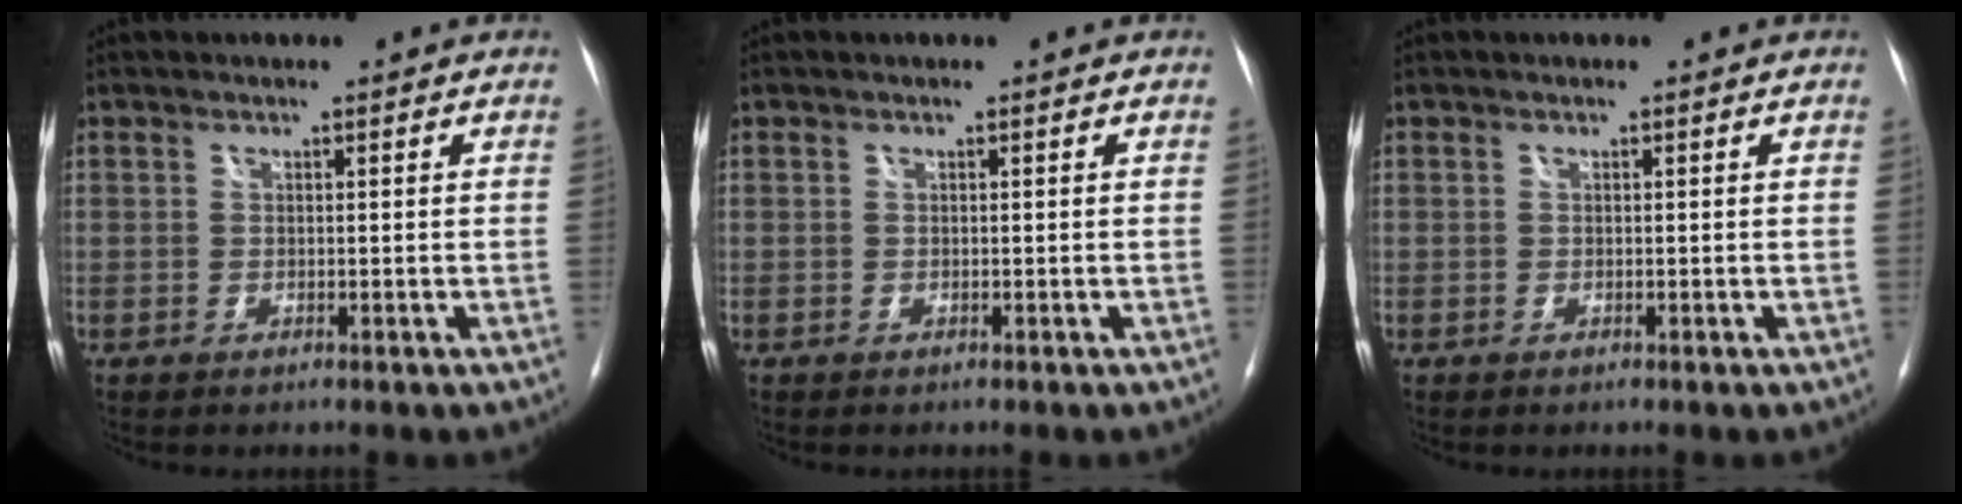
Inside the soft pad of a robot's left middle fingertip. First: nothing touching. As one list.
[{"total": 0.0}, {"total": 0.0}]